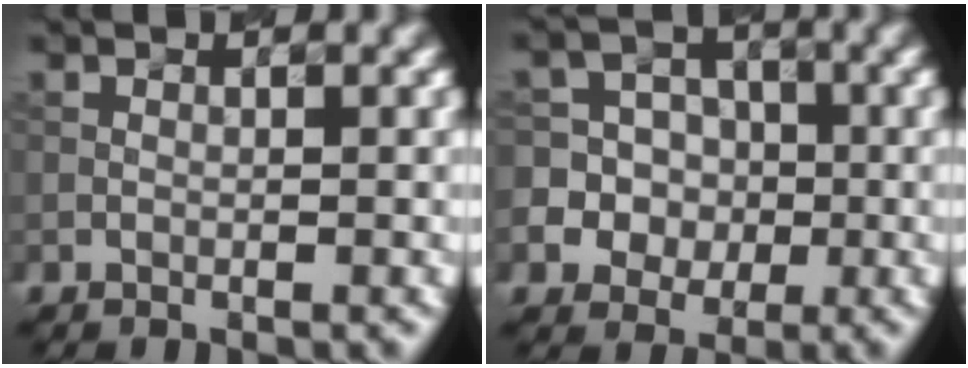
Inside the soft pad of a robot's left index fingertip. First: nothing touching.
{"total": 11.2, "force": [-1.6, 10.9, 2.4], "torque": [-0.078, 0.005, -0.038]}